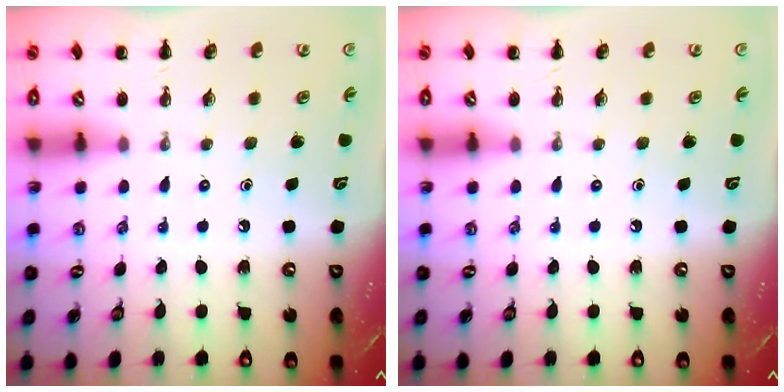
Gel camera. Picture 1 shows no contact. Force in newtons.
{"total": 0.0}